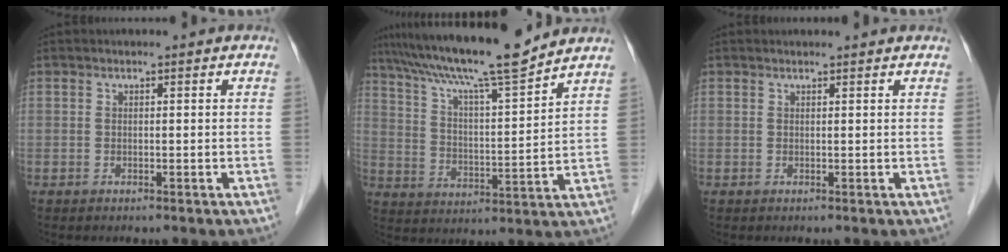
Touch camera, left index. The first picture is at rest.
{"total": 15.6, "force": [13.4, -0.2, 7.9], "torque": [-0.140, 0.006, 0.220]}
{"total": 2.0, "force": [2.0, 0.1, 0.3], "torque": [-0.011, 0.010, 0.023]}